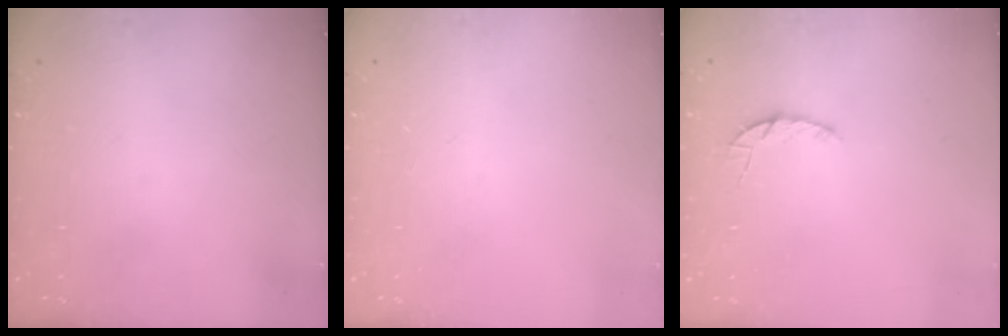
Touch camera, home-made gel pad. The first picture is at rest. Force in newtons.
{"total": 0.0}
{"total": 3.1, "press": 3.1, "slide": 0.3}